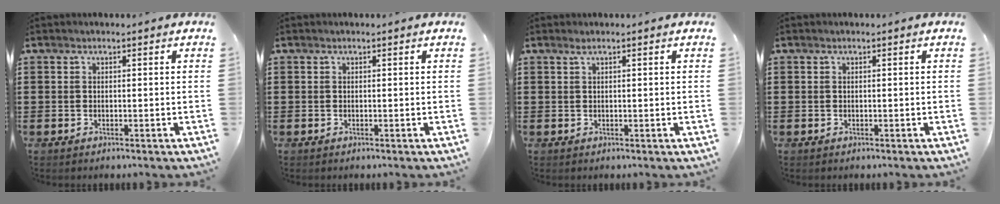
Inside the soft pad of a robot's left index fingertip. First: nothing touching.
{"total": 0.0}
{"total": 0.9, "force": [0.5, -0.1, 0.7], "torque": [-0.013, 0.001, 0.008]}
{"total": 0.0}